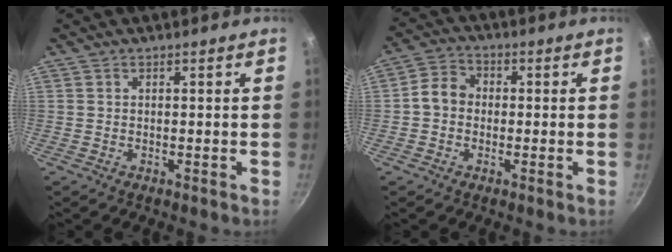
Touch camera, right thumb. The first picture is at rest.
{"total": 5.5, "force": [-0.4, 4.7, 2.9], "torque": [-0.030, 0.017, -0.023]}